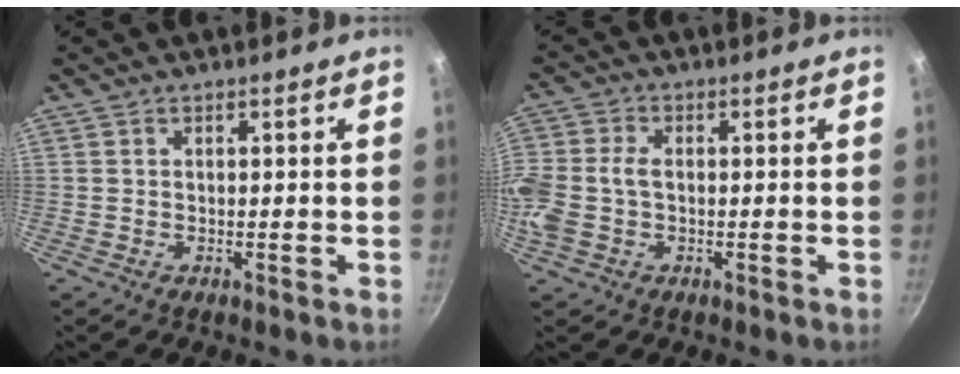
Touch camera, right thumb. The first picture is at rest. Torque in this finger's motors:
{"motor_torque": [0.87, 0.85, 1.29, -0.52, 0.39]}